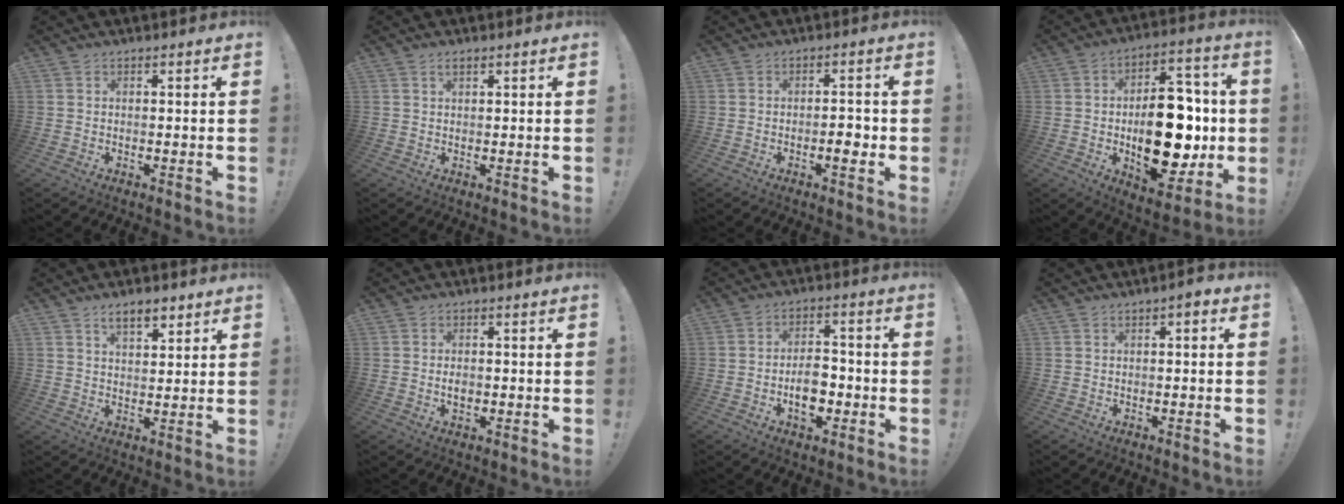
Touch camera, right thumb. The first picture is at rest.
{"total": 1.4, "force": [0.9, 0.6, 0.9], "torque": [-0.015, 0.000, 0.015]}
{"total": 4.4, "force": [-1.5, 1.8, 3.7], "torque": [-0.044, 0.003, -0.028]}
{"total": 25.0, "force": [-2.2, 14.5, 20.3], "torque": [-0.284, 0.008, -0.017]}
{"total": 6.6, "force": [4.4, 3.0, 3.9], "torque": [-0.060, -0.016, 0.079]}
{"total": 2.3, "force": [-0.5, 1.4, 1.7], "torque": [-0.030, -0.002, -0.011]}
{"total": 9.2, "force": [-2.8, 5.8, 6.5], "torque": [-0.103, 0.010, -0.049]}
{"total": 1.8, "force": [-0.3, 0.7, 1.6], "torque": [-0.026, 0.006, -0.008]}